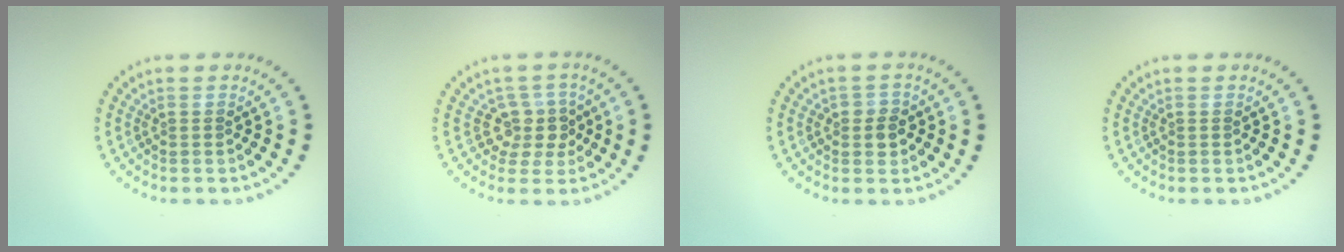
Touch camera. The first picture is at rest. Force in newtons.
{"total": 2.7, "press": 2.2, "slide": 1.6}
{"total": 1.9, "press": 1.9, "slide": 0.5}
{"total": 0.0}